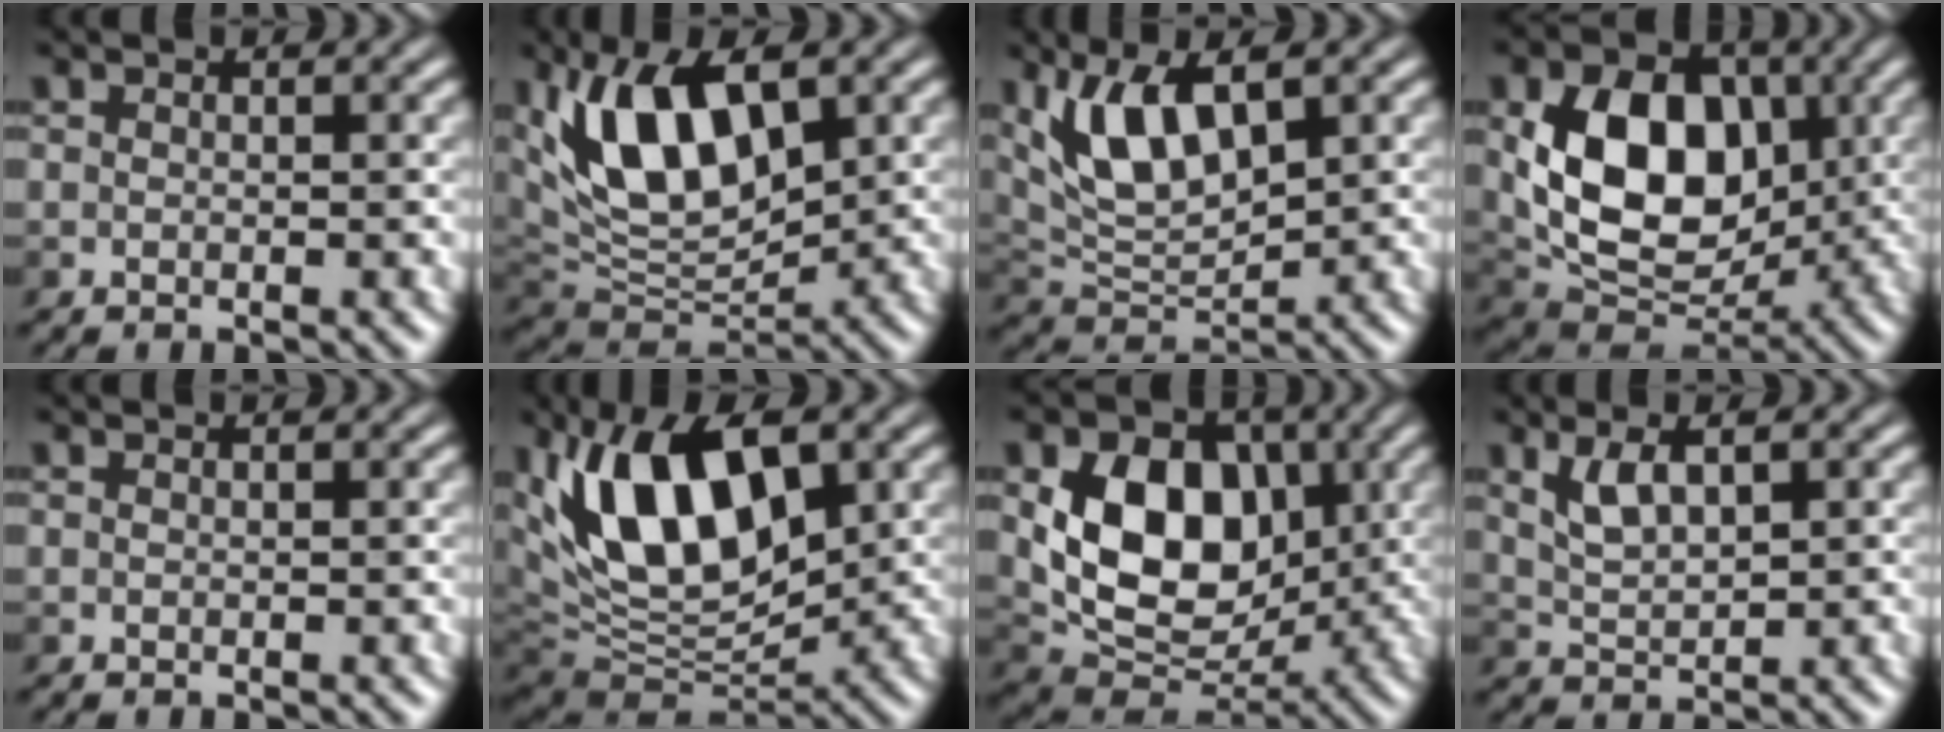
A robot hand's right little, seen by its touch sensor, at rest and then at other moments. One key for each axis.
{"total": 9.5, "fx": 2.1, "fy": 4.8, "fz": 7.9, "tx": -0.151, "ty": 0.004, "tz": 0.035}
{"total": 6.8, "fx": 1.8, "fy": 3.1, "fz": 5.7, "tx": -0.114, "ty": -0.002, "tz": 0.025}
{"total": 10.2, "fx": 0.1, "fy": 7.3, "fz": 7.2, "tx": -0.121, "ty": -0.006, "tz": -0.002}
{"total": 0.0}
{"total": 11.4, "fx": 2.1, "fy": 5.9, "fz": 9.5, "tx": -0.163, "ty": 0.012, "tz": 0.030}
{"total": 9.3, "fx": 0.5, "fy": 6.9, "fz": 6.2, "tx": -0.110, "ty": -0.010, "tz": 0.009}
{"total": 3.1, "fx": 0.5, "fy": 1.3, "fz": 2.8, "tx": -0.063, "ty": -0.001, "tz": 0.012}